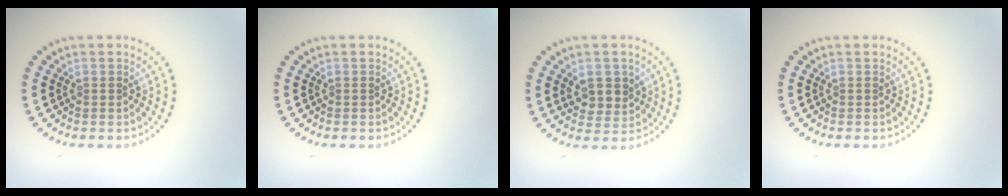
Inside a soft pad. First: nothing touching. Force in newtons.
{"total": 0.0}
{"total": 2.8, "press": 2.7, "slide": 0.8}
{"total": 0.0}